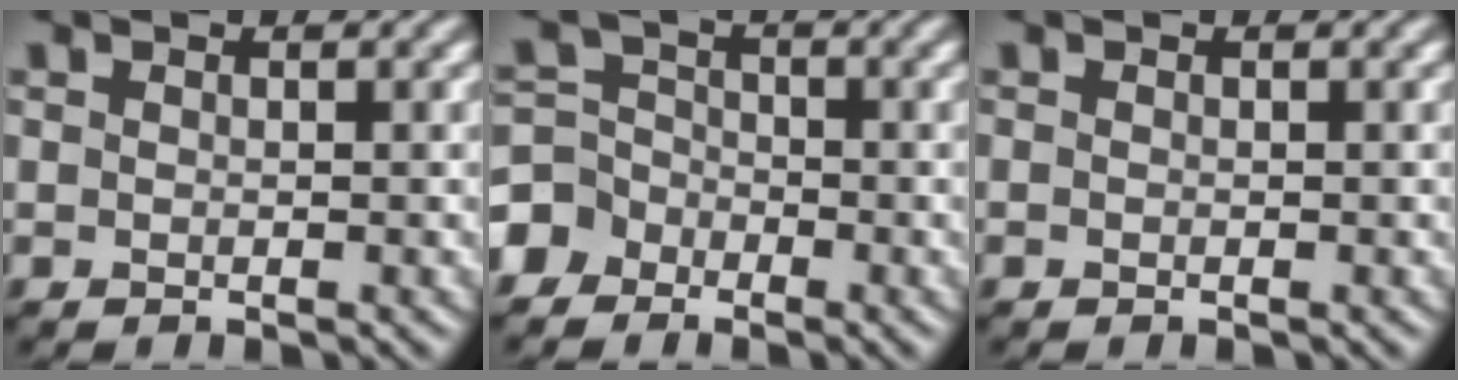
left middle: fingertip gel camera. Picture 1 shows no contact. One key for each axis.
{"total": 4.2, "fx": -2.7, "fy": 3.1, "fz": 0.7, "tx": 0.005, "ty": 0.010, "tz": -0.067}
{"total": 0.0}